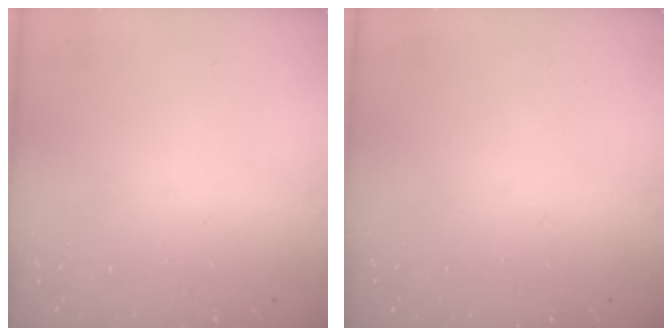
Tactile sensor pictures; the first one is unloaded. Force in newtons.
{"total": 0.0}